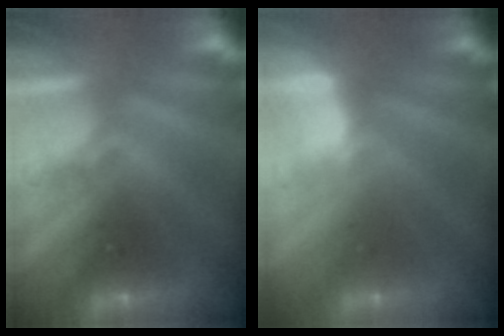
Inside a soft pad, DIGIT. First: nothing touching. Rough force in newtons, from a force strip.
{"total": 2.8}